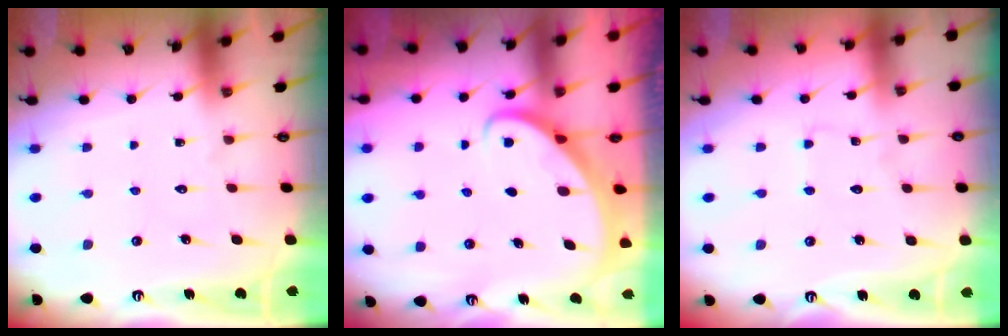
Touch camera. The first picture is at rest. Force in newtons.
{"total": 2.6, "press": 2.6, "slide": 0.2}
{"total": 1.1, "press": 1.1, "slide": 0.2}